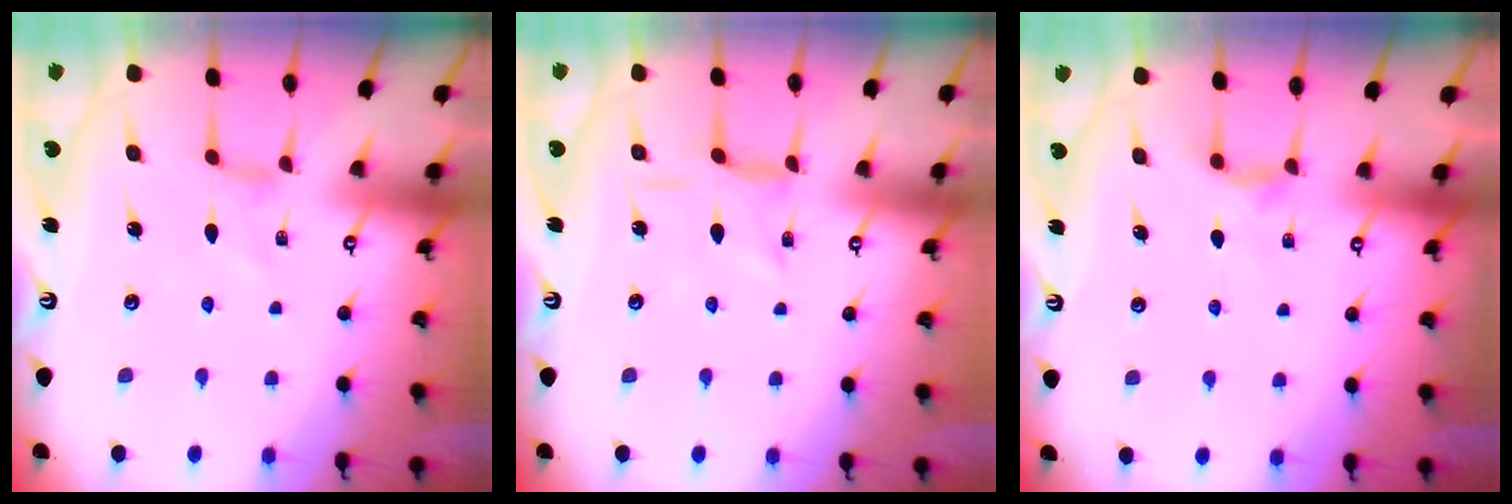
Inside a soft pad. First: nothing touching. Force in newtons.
{"total": 2.3, "press": 2.3, "slide": 0.2}
{"total": 3.7, "press": 3.6, "slide": 0.6}